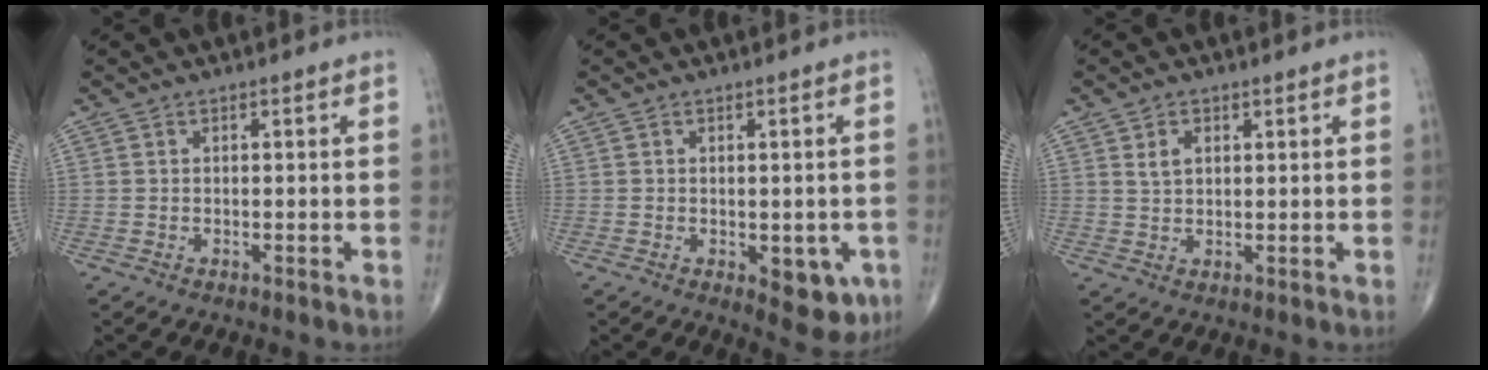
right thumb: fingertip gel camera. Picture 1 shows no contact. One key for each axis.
{"total": 7.0, "fx": -2.1, "fy": 3.8, "fz": 5.5, "tx": -0.038, "ty": -0.007, "tz": -0.019}
{"total": 3.0, "fx": 1.2, "fy": 2.0, "fz": 2.0, "tx": -0.030, "ty": -0.003, "tz": 0.025}